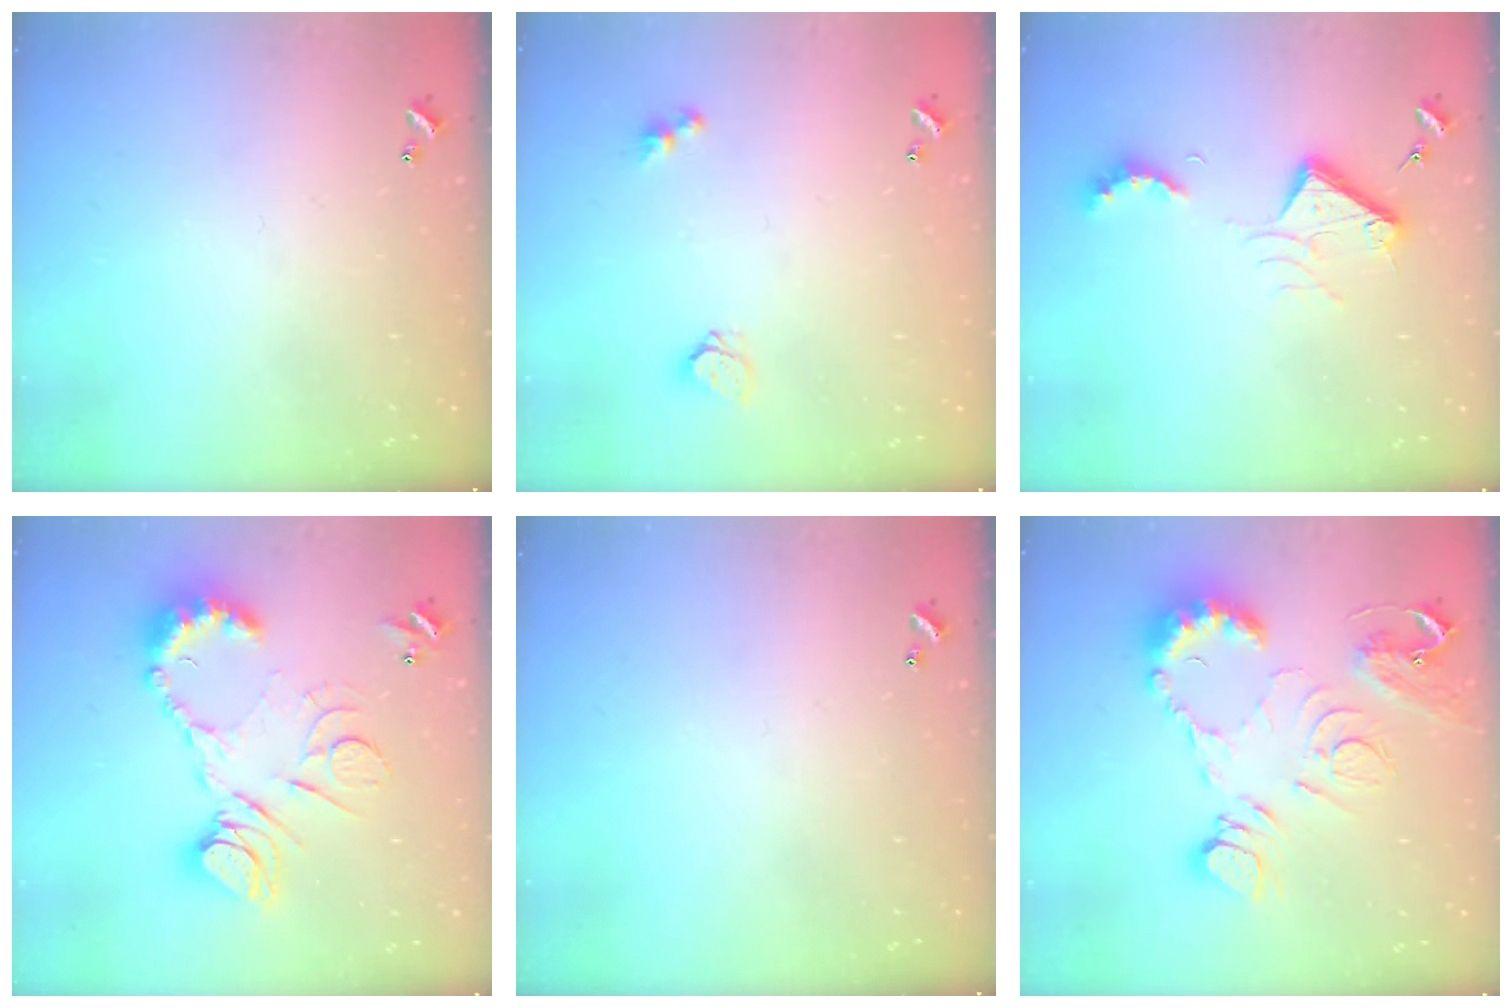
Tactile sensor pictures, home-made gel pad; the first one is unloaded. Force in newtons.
{"total": 3.7, "press": 3.7, "slide": 0.3}
{"total": 10.7, "press": 10.6, "slide": 1.3}
{"total": 17.5, "press": 17.4, "slide": 1.8}
{"total": 0.0}
{"total": 15.4, "press": 15.3, "slide": 1.0}